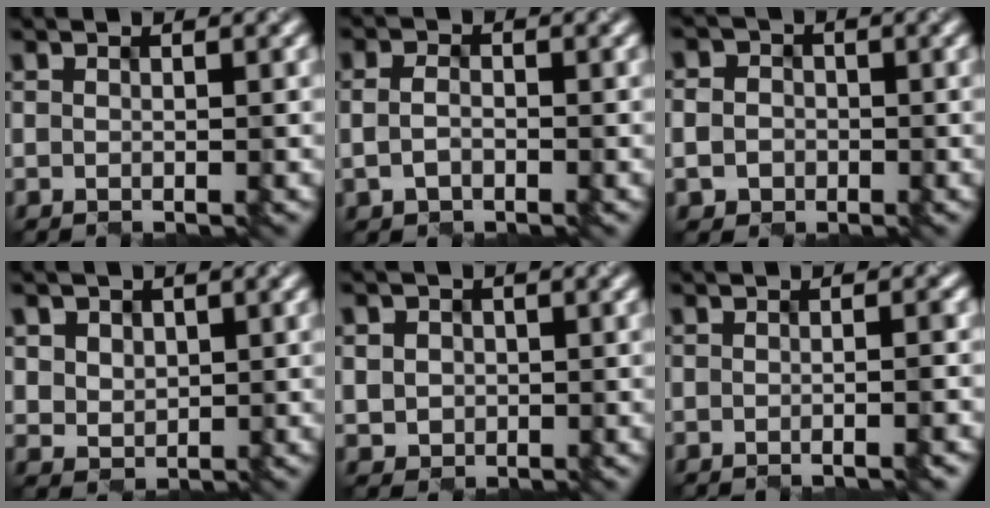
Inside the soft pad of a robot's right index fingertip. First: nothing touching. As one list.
[{"total": 1.6, "force": [-0.9, 1.0, 0.9], "torque": [-0.029, -0.003, -0.003]}, {"total": 2.5, "force": [-0.9, 2.3, 0.3], "torque": [-0.010, 0.003, -0.015]}, {"total": 2.6, "force": [1.0, 2.3, 0.8], "torque": [-0.048, 0.007, 0.037]}, {"total": 2.9, "force": [0.3, 2.8, 0.7], "torque": [-0.032, 0.011, 0.007]}, {"total": 2.1, "force": [-0.5, 0.8, 1.8], "torque": [-0.009, 0.010, -0.016]}]